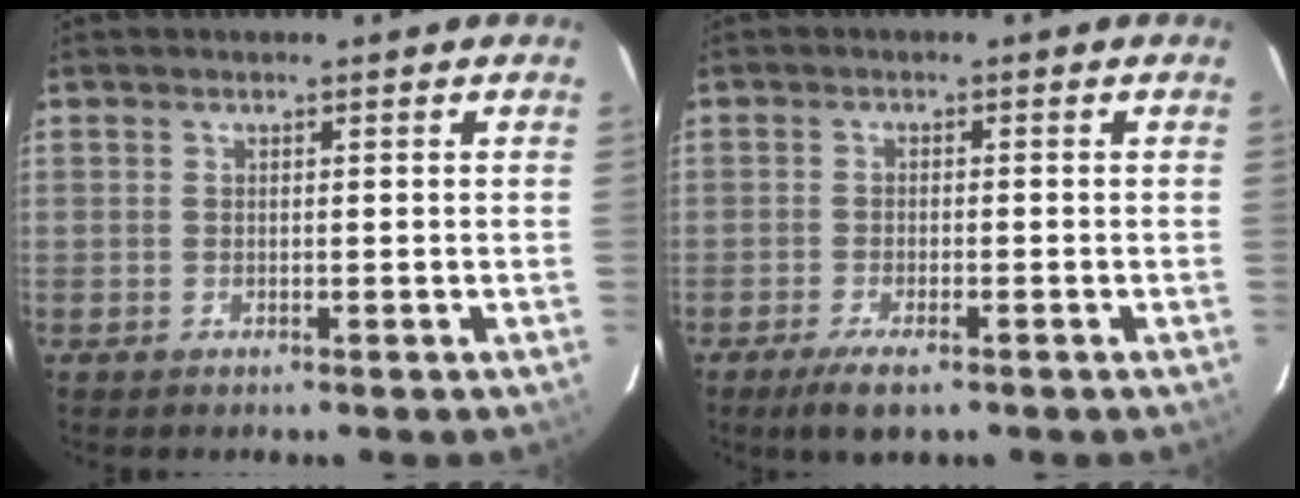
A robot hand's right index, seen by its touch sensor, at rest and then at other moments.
{"total": 4.9, "force": [-3.4, 1.2, 3.3], "torque": [-0.079, -0.016, -0.062]}